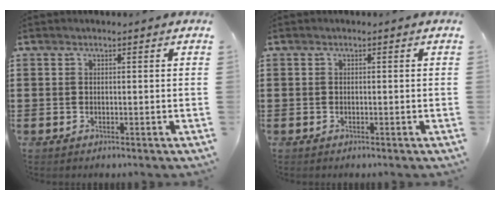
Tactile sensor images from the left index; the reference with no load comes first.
{"total": 0.0}